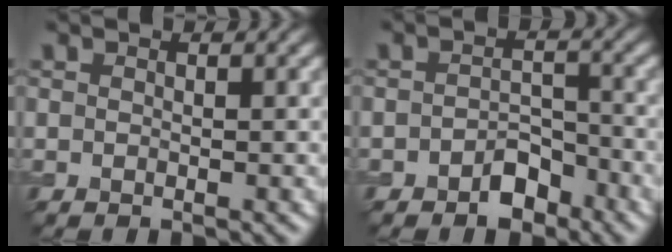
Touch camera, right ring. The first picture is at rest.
{"total": 2.7, "force": [-1.8, 1.5, 1.3], "torque": [-0.017, 0.009, -0.029]}